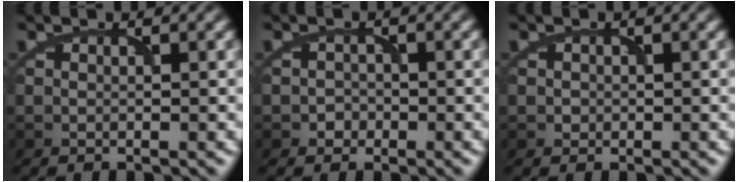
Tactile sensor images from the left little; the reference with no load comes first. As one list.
[{"total": 1.1, "force": [-0.5, 1.0, 0.1], "torque": [0.007, 0.002, -0.010]}, {"total": 0.7, "force": [0.0, 0.7, 0.1], "torque": [0.001, -0.003, -0.002]}]